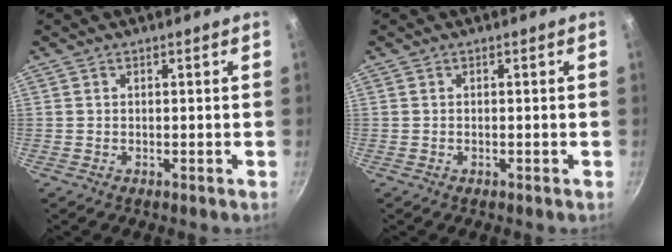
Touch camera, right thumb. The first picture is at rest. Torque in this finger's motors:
{"motor_torque": [0.30, 0.08, -0.18, 0.02, -0.01]}